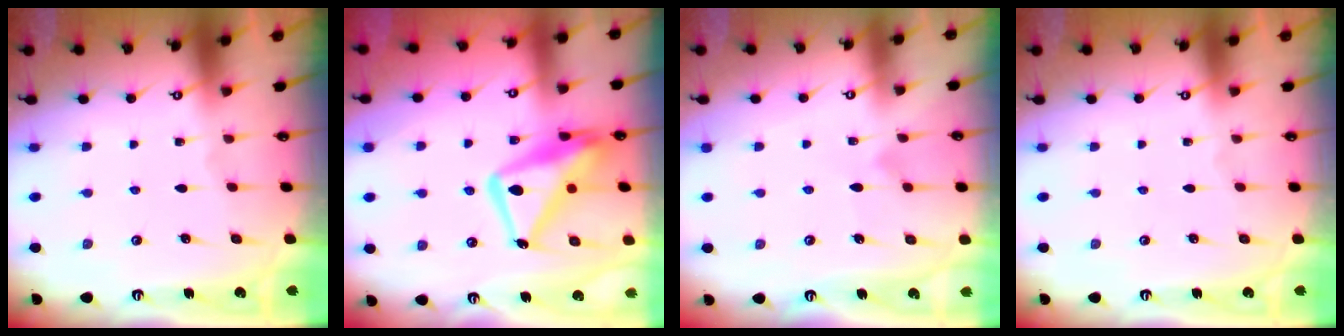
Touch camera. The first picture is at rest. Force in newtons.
{"total": 17.5, "press": 17.4, "slide": 1.6}
{"total": 7.5, "press": 7.5, "slide": 0.2}
{"total": 0.0}